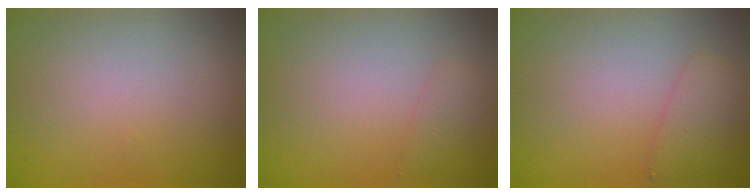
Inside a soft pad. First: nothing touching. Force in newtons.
{"total": 0.8, "press": 0.8, "slide": 0.0}
{"total": 1.9, "press": 1.9, "slide": 0.1}